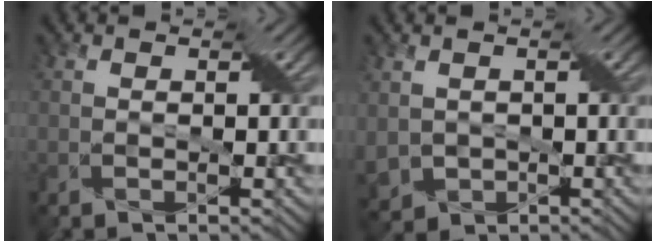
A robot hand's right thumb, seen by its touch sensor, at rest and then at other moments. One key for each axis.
{"total": 3.9, "fx": 0.0, "fy": 3.2, "fz": 2.2, "tx": -0.071, "ty": -0.014, "tz": -0.002}